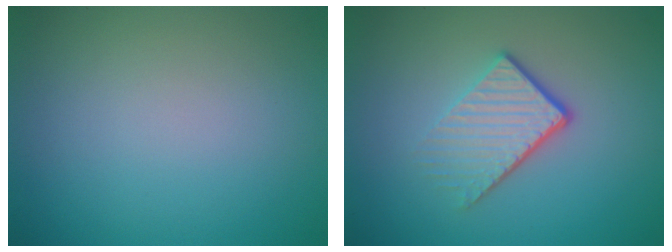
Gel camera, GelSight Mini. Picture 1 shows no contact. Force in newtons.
{"total": 4.1, "press": 2.7, "slide": 3.1}